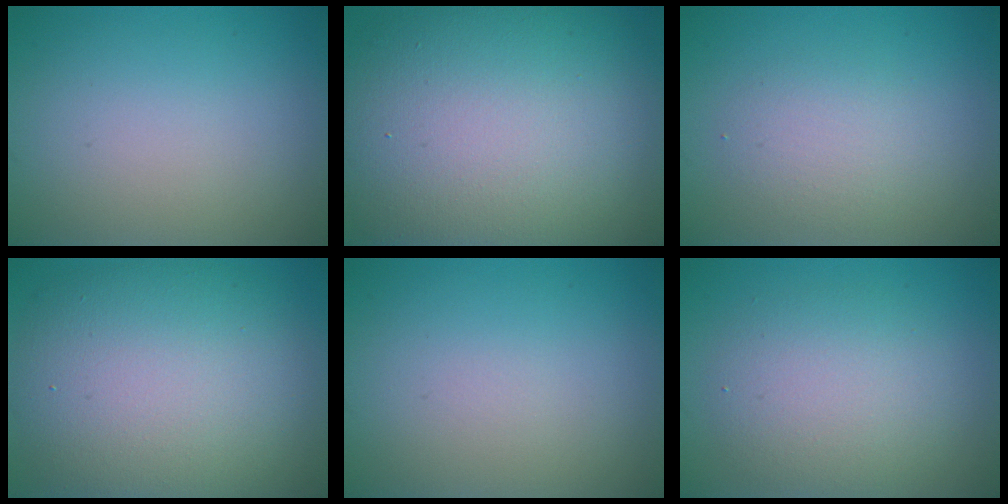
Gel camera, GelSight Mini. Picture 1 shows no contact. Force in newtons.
{"total": 16.5, "press": 16.5, "slide": 1.4}
{"total": 2.2, "press": 2.2, "slide": 0.2}
{"total": 11.8, "press": 11.8, "slide": 0.9}
{"total": 0.0}
{"total": 4.5, "press": 4.5, "slide": 0.1}